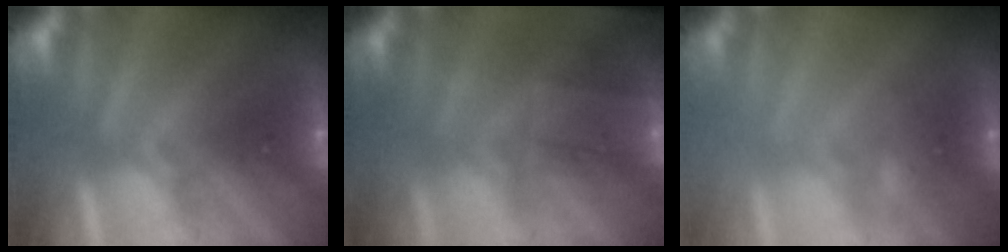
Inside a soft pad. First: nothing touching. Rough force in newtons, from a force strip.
{"total": 4.5}
{"total": 2.2}